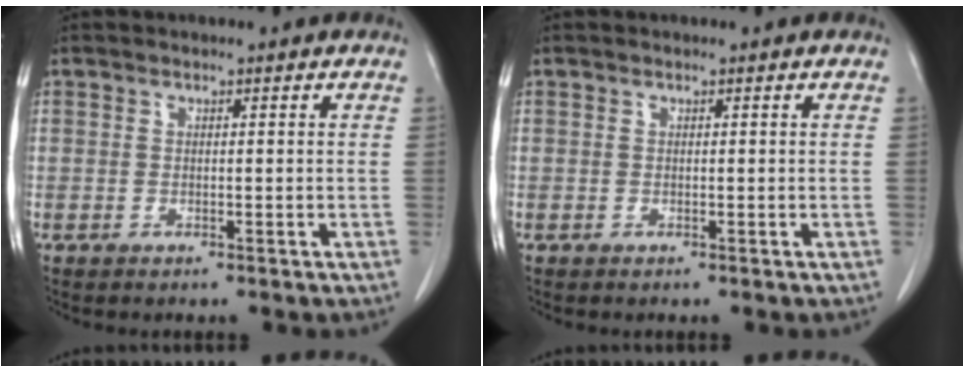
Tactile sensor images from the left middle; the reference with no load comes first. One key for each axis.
{"total": 0.0}